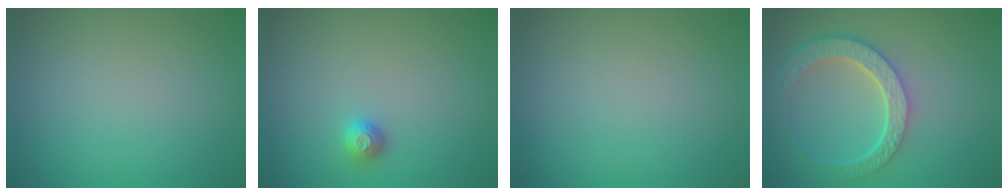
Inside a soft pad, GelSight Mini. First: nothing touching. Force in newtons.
{"total": 1.1, "press": 1.1, "slide": 0.2}
{"total": 0.0}
{"total": 5.8, "press": 4.4, "slide": 3.7}